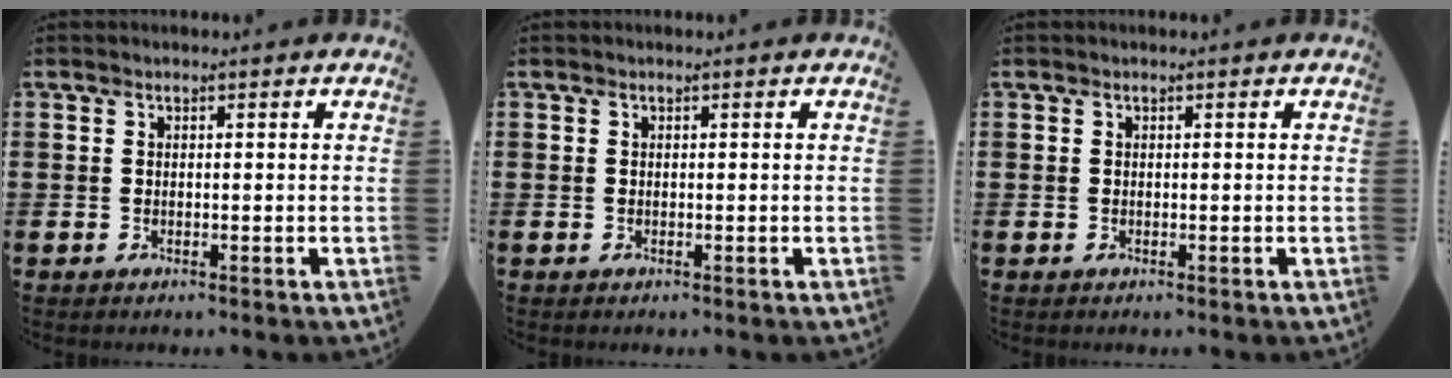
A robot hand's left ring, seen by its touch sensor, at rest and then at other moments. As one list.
[{"total": 0.0}, {"total": 0.0}]